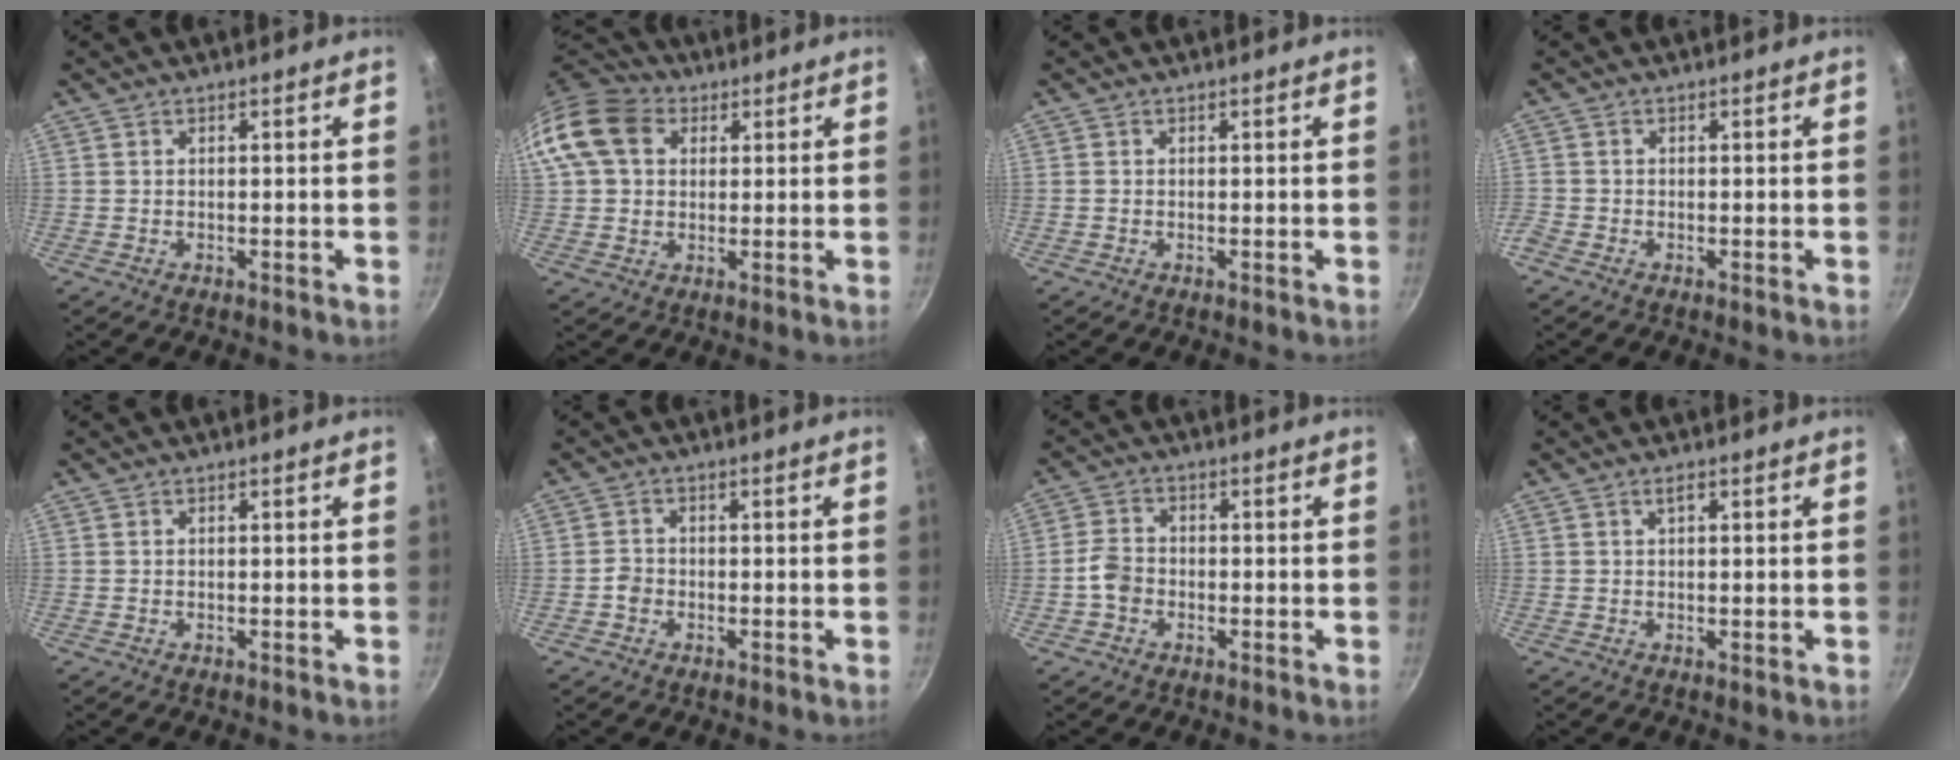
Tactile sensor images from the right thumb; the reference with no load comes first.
{"total": 12.6, "force": [3.7, 9.7, 7.2], "torque": [-0.125, 0.015, 0.051]}
{"total": 0.0}
{"total": 1.2, "force": [-1.0, 0.6, 0.4], "torque": [-0.018, 0.000, -0.024]}
{"total": 0.0}
{"total": 1.9, "force": [-0.9, 1.6, 0.7], "torque": [-0.004, 0.013, -0.017]}
{"total": 4.0, "force": [-1.4, 3.0, 2.2], "torque": [-0.039, 0.018, -0.034]}
{"total": 1.6, "force": [0.7, 0.5, 1.3], "torque": [-0.020, -0.001, 0.011]}